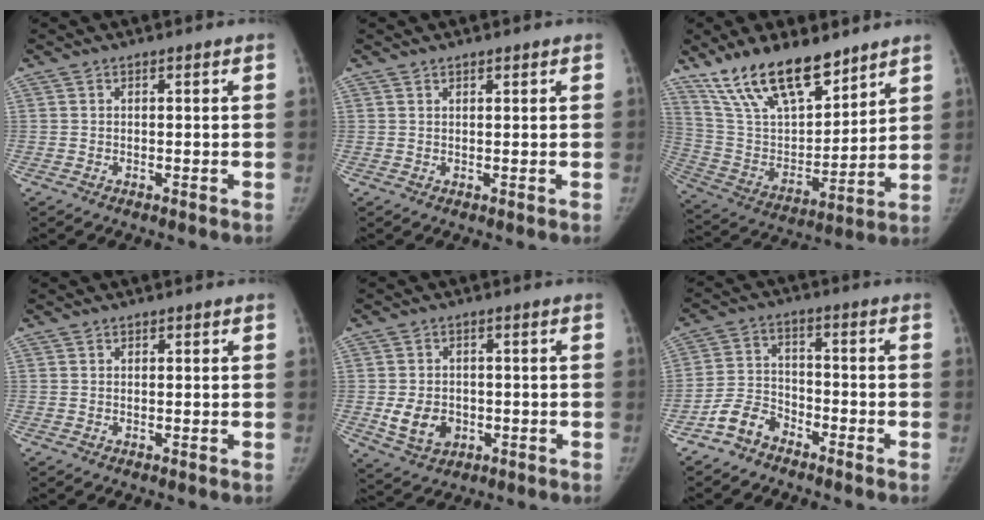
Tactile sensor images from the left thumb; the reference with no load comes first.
{"total": 0.9, "force": [0.8, 0.4, 0.3], "torque": [-0.001, -0.004, 0.011]}
{"total": 20.4, "force": [14.8, 8.1, 11.4], "torque": [-0.163, -0.068, 0.278]}
{"total": 0.6, "force": [0.3, 0.4, 0.1], "torque": [0.004, -0.001, 0.003]}
{"total": 7.1, "force": [-1.3, 5.6, 4.1], "torque": [-0.056, 0.002, -0.009]}
{"total": 6.5, "force": [-4.8, 3.9, 2.1], "torque": [-0.034, 0.029, -0.102]}